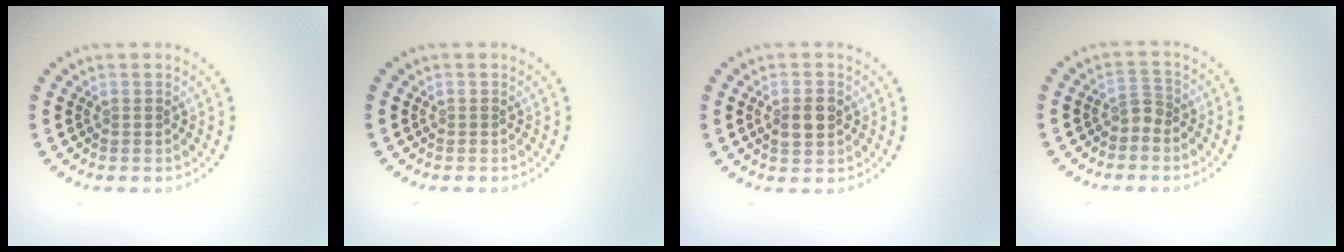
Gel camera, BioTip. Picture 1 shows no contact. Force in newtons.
{"total": 0.0}
{"total": 2.1, "press": 2.1, "slide": 0.2}
{"total": 1.5, "press": 1.1, "slide": 1.0}